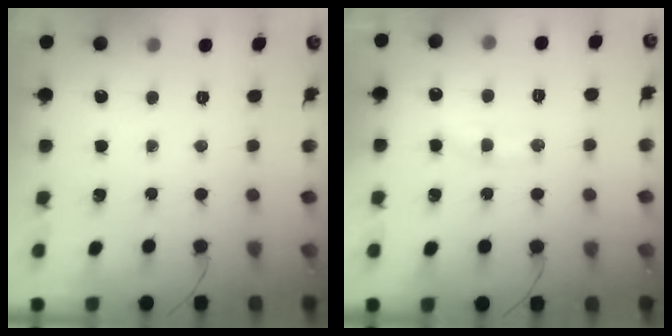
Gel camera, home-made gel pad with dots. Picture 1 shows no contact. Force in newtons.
{"total": 12.1, "press": 12.1, "slide": 0.9}